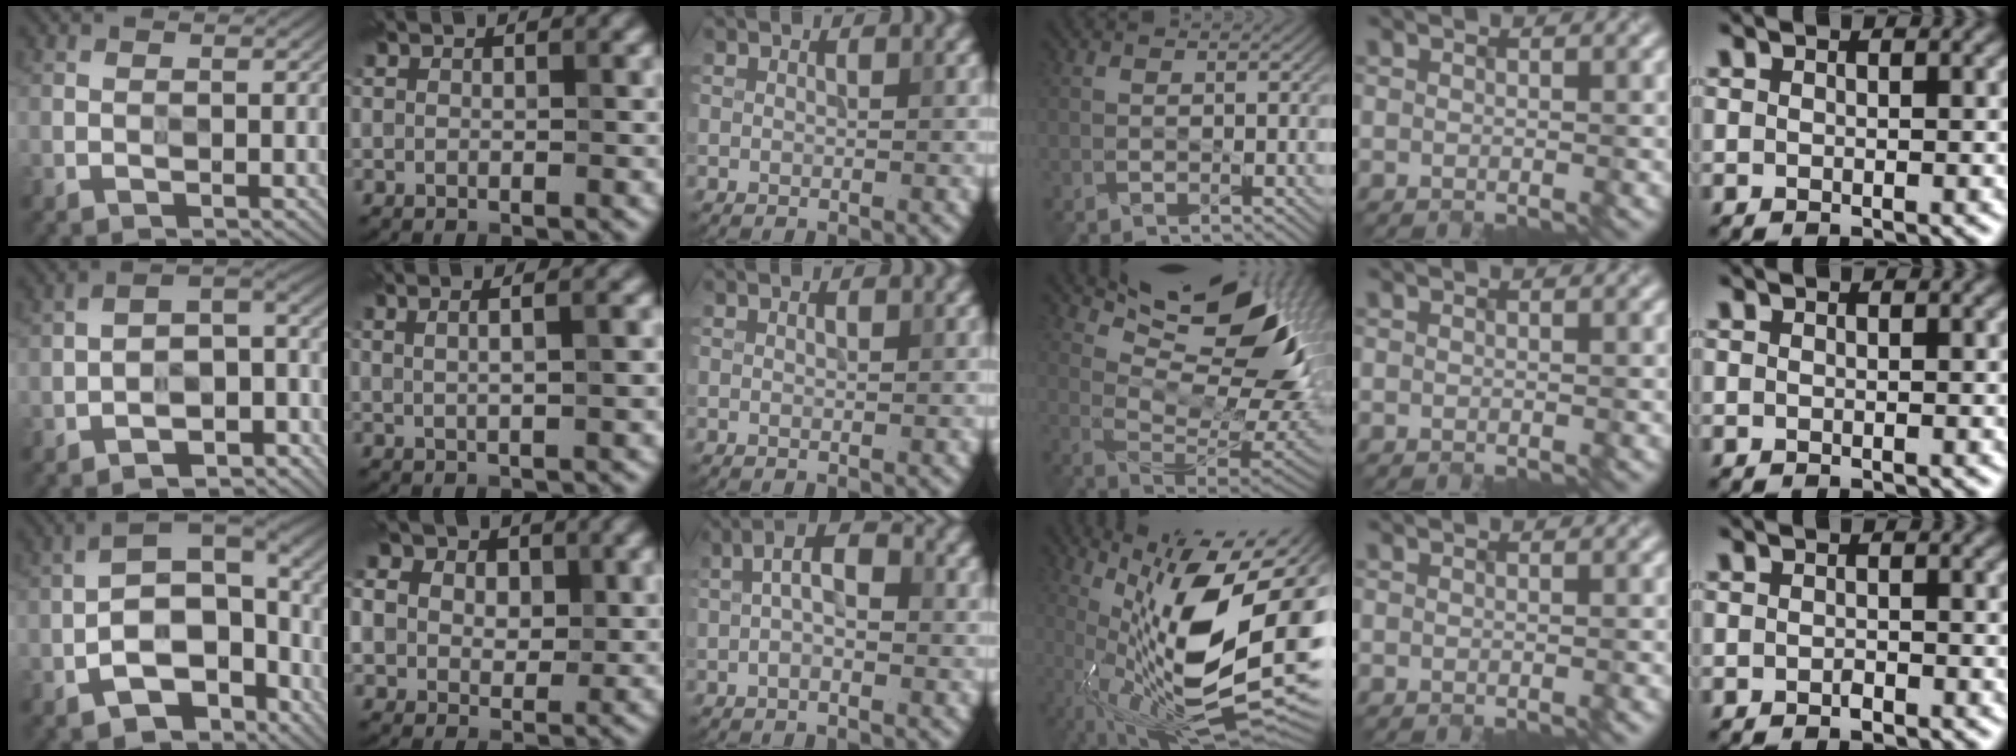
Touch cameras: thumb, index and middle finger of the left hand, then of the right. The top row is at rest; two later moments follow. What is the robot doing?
{"motion": "wipe", "object": "glasses"}